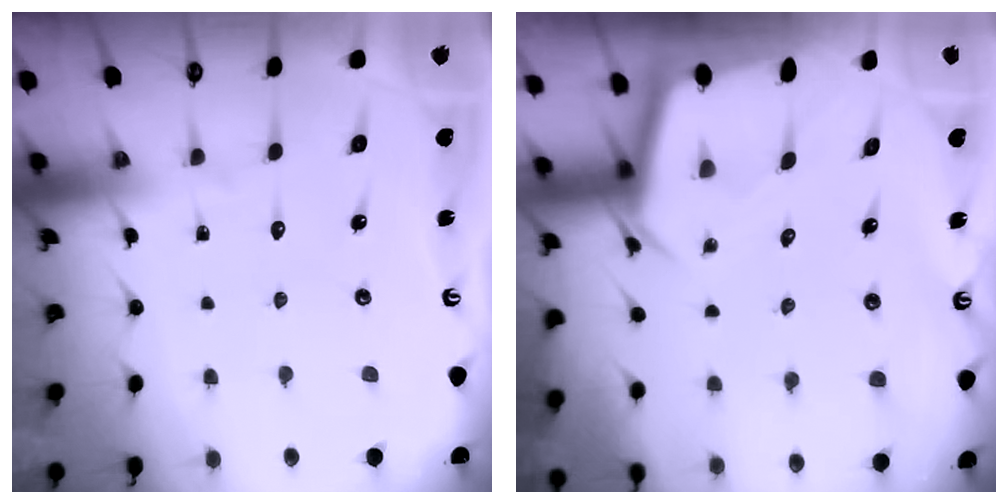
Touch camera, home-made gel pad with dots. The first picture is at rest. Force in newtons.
{"total": 3.1, "press": 3.1, "slide": 0.2}